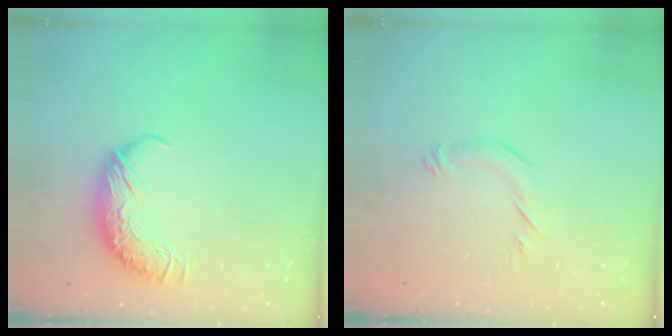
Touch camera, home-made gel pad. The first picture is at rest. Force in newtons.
{"total": 5.8, "press": 5.8, "slide": 0.8}